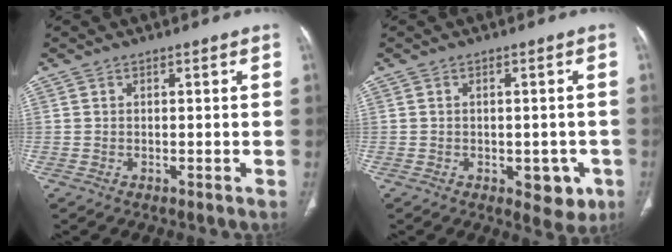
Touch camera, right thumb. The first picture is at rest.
{"total": 5.9, "force": [-2.1, 3.4, 4.3], "torque": [-0.024, 0.005, -0.018]}